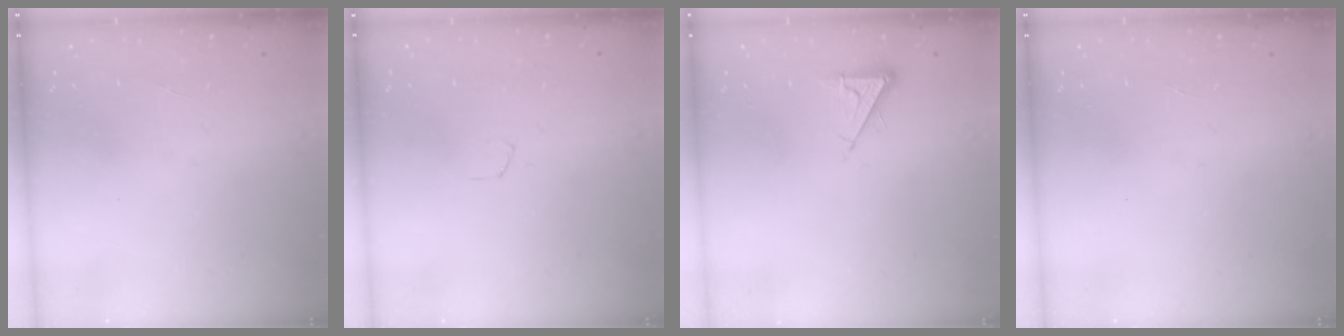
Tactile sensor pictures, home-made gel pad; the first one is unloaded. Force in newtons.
{"total": 3.3, "press": 3.3, "slide": 0.3}
{"total": 4.5, "press": 4.5, "slide": 0.7}
{"total": 0.0}